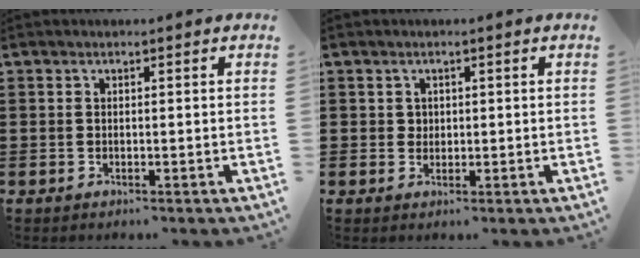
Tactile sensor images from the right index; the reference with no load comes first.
{"total": 1.3, "force": [0.5, 1.1, 0.2], "torque": [-0.009, 0.005, 0.010]}